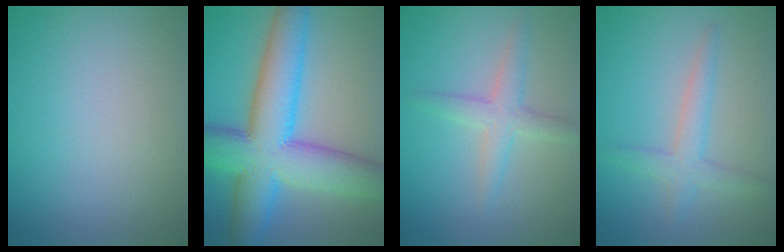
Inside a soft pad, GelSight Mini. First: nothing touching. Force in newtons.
{"total": 11.5, "press": 11.5, "slide": 0.4}
{"total": 2.7, "press": 2.7, "slide": 0.1}
{"total": 2.5, "press": 2.5, "slide": 0.1}